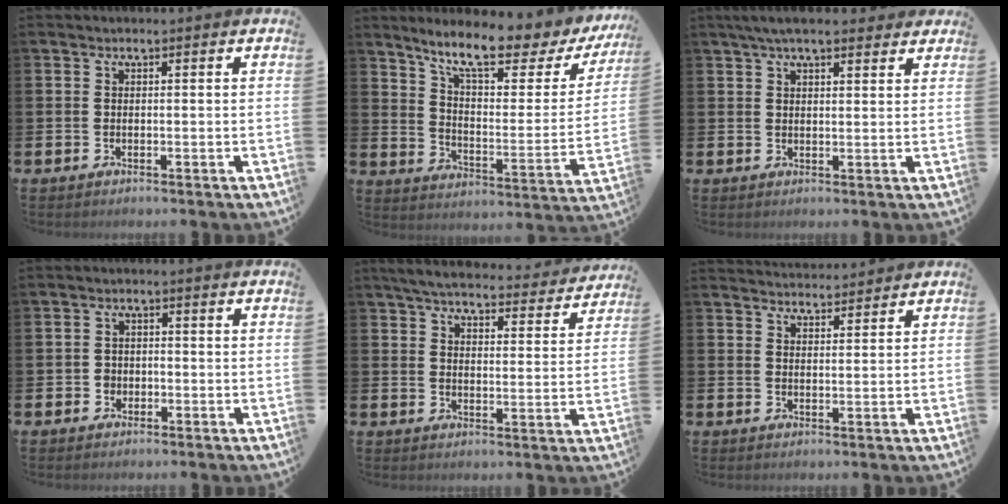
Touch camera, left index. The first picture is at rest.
{"total": 10.3, "force": [8.7, 1.6, 5.3], "torque": [-0.123, -0.061, 0.142]}
{"total": 4.8, "force": [4.1, 1.2, 2.3], "torque": [-0.047, -0.005, 0.073]}
{"total": 1.7, "force": [-0.8, 1.5, 0.2], "torque": [-0.001, 0.001, -0.020]}
{"total": 5.5, "force": [5.2, 0.9, 1.5], "torque": [-0.044, -0.035, 0.089]}
{"total": 3.2, "force": [3.2, 0.4, -0.1], "torque": [0.004, -0.018, 0.056]}